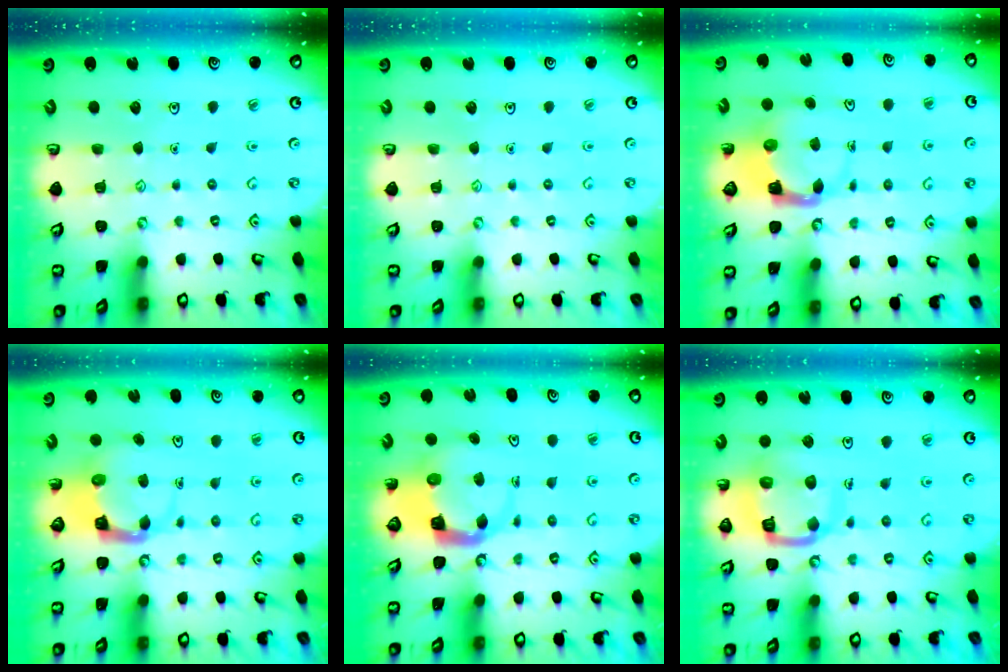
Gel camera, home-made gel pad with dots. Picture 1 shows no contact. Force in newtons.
{"total": 0.0}
{"total": 4.4, "press": 4.3, "slide": 0.9}
{"total": 4.4, "press": 4.4, "slide": 0.3}
{"total": 5.1, "press": 5.1, "slide": 0.5}
{"total": 12.8, "press": 12.7, "slide": 1.3}